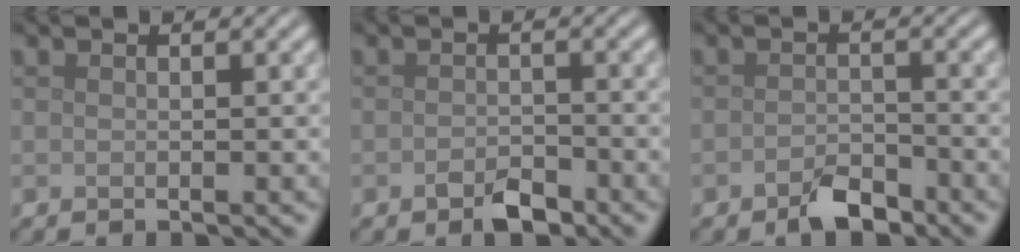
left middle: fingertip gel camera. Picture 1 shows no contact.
{"total": 2.2, "force": [-1.4, 1.1, 1.3], "torque": [-0.021, 0.001, -0.025]}
{"total": 2.7, "force": [-2.0, 1.2, 1.5], "torque": [-0.023, 0.002, -0.037]}